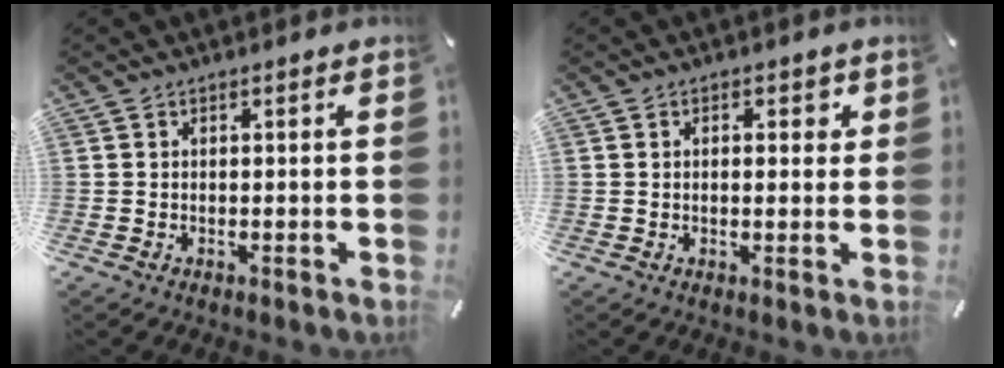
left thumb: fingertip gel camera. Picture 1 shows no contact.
{"total": 2.3, "force": [0.3, 1.4, 1.8], "torque": [-0.020, 0.002, -0.002]}